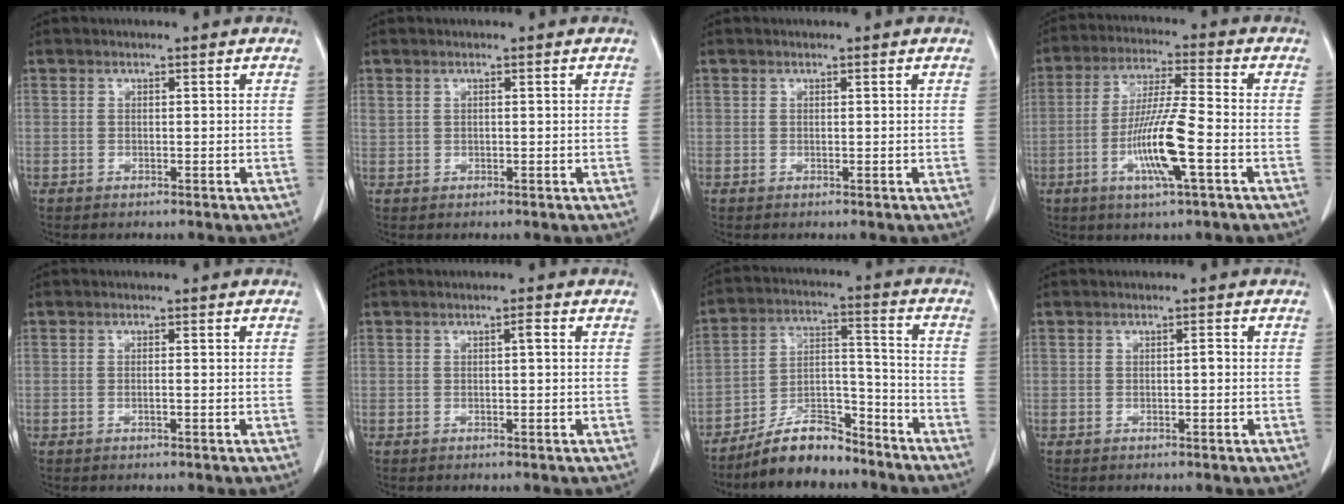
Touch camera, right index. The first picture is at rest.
{"total": 1.5, "force": [0.5, 1.0, 1.0], "torque": [-0.036, 0.016, 0.017]}
{"total": 0.0}
{"total": 11.8, "force": [-3.7, 0.7, 11.2], "torque": [-0.218, -0.010, -0.071]}
{"total": 1.0, "force": [-0.2, 0.3, 1.0], "torque": [-0.024, 0.002, -0.002]}
{"total": 1.4, "force": [0.3, 0.4, 1.3], "torque": [-0.025, 0.009, 0.007]}
{"total": 11.6, "force": [-9.6, 3.8, 5.2], "torque": [-0.090, 0.023, -0.172]}
{"total": 1.1, "force": [-0.1, 0.4, 1.0], "torque": [-0.022, 0.006, 0.000]}